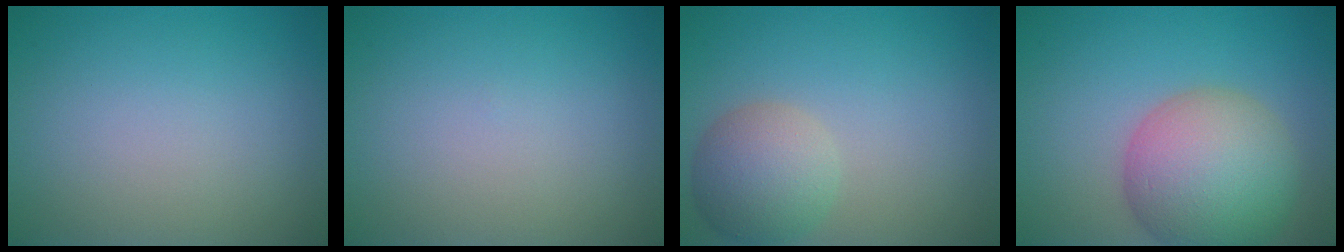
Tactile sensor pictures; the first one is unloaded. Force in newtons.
{"total": 0.0}
{"total": 4.4, "press": 4.4, "slide": 0.2}
{"total": 9.0, "press": 9.0, "slide": 0.5}